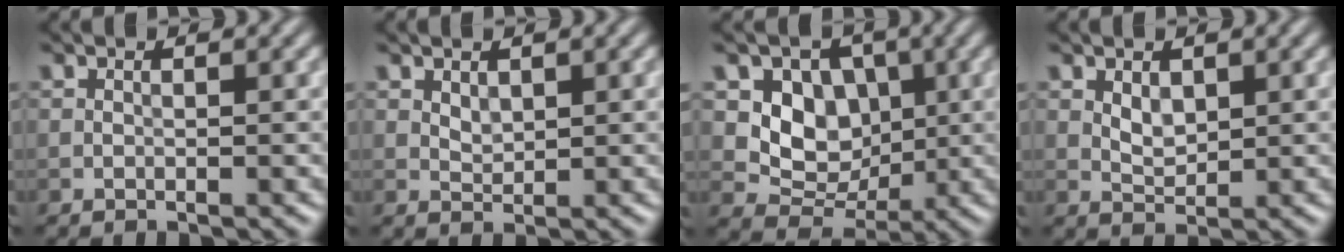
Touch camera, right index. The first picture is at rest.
{"total": 1.2, "force": [0.6, 0.7, 0.7], "torque": [-0.014, -0.002, 0.016]}
{"total": 5.8, "force": [0.8, 4.9, 3.1], "torque": [-0.046, -0.006, 0.008]}
{"total": 1.7, "force": [0.6, 1.1, 1.2], "torque": [-0.022, -0.004, 0.015]}